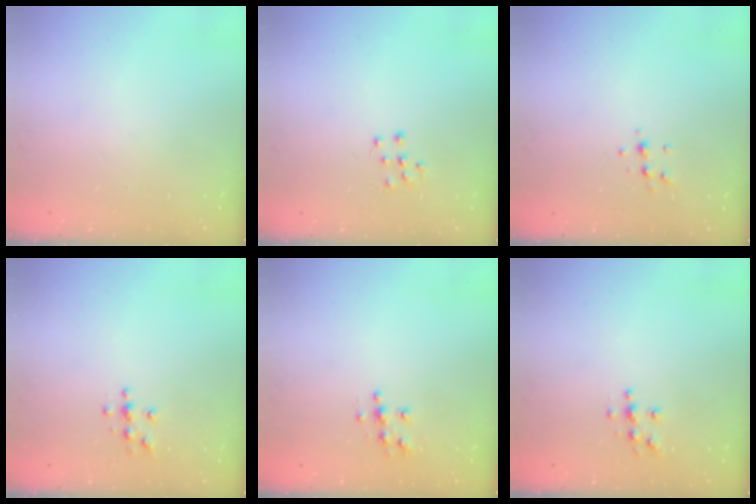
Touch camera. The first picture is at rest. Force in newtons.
{"total": 6.1, "press": 6.1, "slide": 0.4}
{"total": 5.8, "press": 5.7, "slide": 1.2}
{"total": 3.7, "press": 3.7, "slide": 0.4}
{"total": 6.4, "press": 6.4, "slide": 0.3}
{"total": 5.4, "press": 5.4, "slide": 0.1}